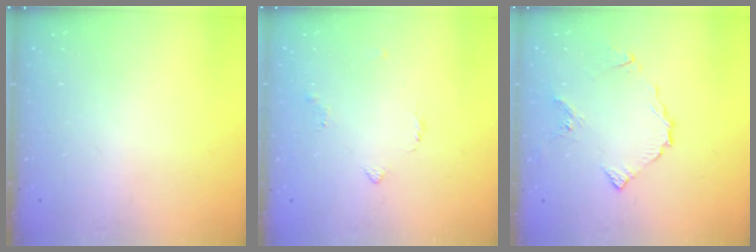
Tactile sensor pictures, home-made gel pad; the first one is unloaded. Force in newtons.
{"total": 2.8, "press": 2.7, "slide": 0.7}
{"total": 7.4, "press": 7.3, "slide": 0.6}